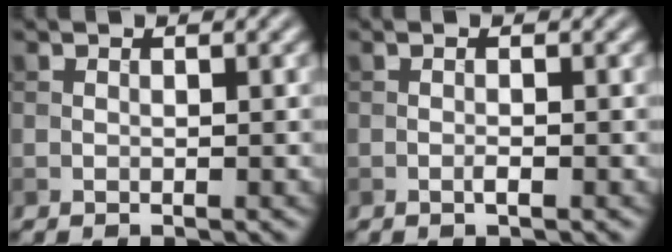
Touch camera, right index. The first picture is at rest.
{"total": 0.8, "force": [-0.3, 0.1, 0.7], "torque": [-0.015, 0.000, -0.008]}